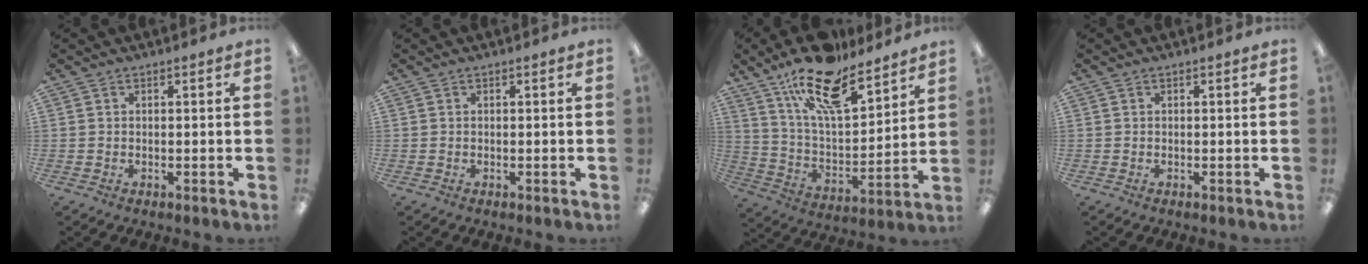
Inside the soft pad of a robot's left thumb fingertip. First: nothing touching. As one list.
[{"total": 0.0}, {"total": 19.2, "force": [14.0, 6.9, 11.2], "torque": [-0.190, -0.078, 0.240]}, {"total": 0.0}]